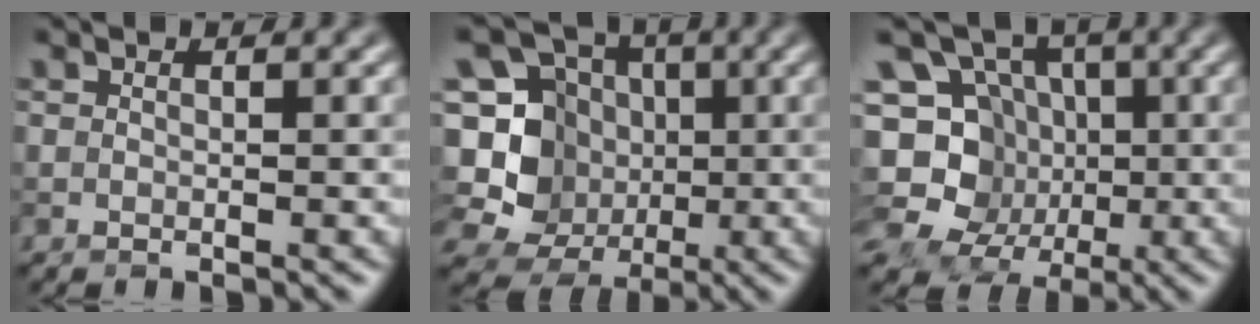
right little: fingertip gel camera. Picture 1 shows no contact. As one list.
[{"total": 11.8, "force": [-1.5, 10.9, 4.2], "torque": [-0.117, 0.026, -0.038]}, {"total": 10.9, "force": [-2.8, 9.6, 4.4], "torque": [-0.093, 0.010, -0.072]}]